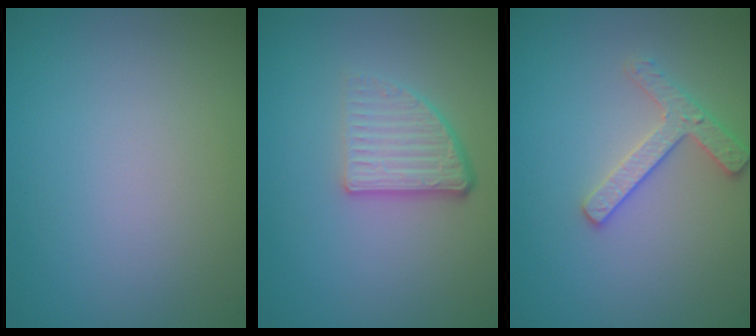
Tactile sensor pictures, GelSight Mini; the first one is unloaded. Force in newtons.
{"total": 3.9, "press": 2.5, "slide": 2.9}
{"total": 2.5, "press": 2.4, "slide": 0.3}